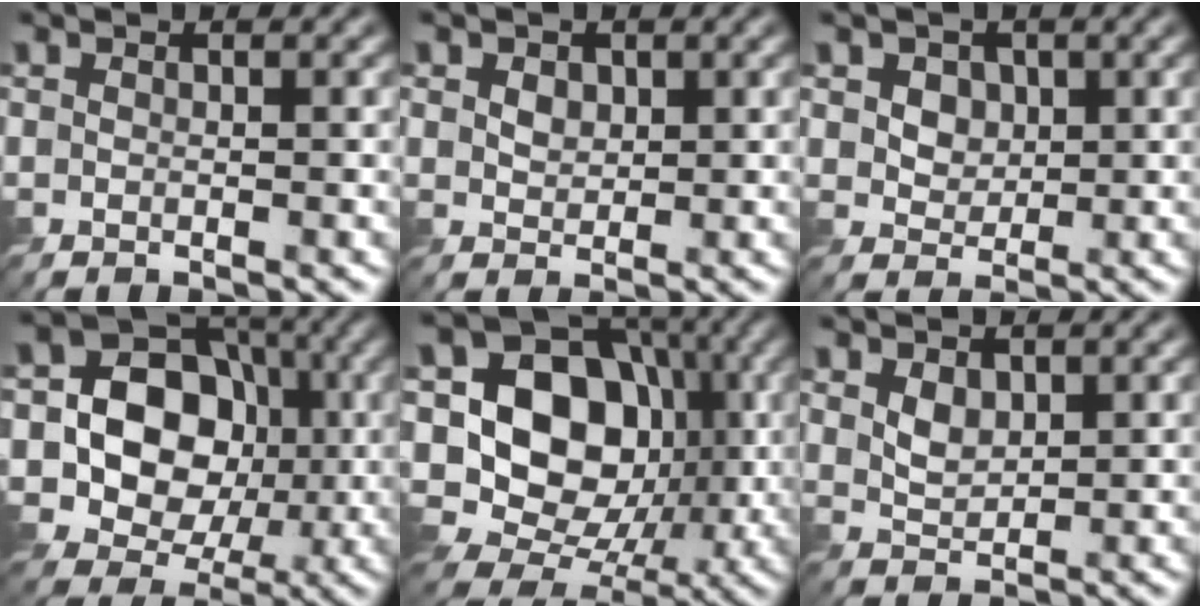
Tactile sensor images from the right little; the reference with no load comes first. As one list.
[{"total": 1.5, "force": [0.5, 1.3, 0.7], "torque": [-0.018, -0.006, 0.007]}, {"total": 2.9, "force": [1.1, 2.4, 1.3], "torque": [-0.044, -0.010, 0.033]}, {"total": 11.9, "force": [-0.1, 10.1, 6.2], "torque": [-0.107, 0.019, -0.027]}, {"total": 16.1, "force": [1.4, 13.0, 9.3], "torque": [-0.181, 0.025, 0.014]}, {"total": 1.8, "force": [0.8, 1.2, 1.1], "torque": [-0.026, -0.007, 0.020]}]